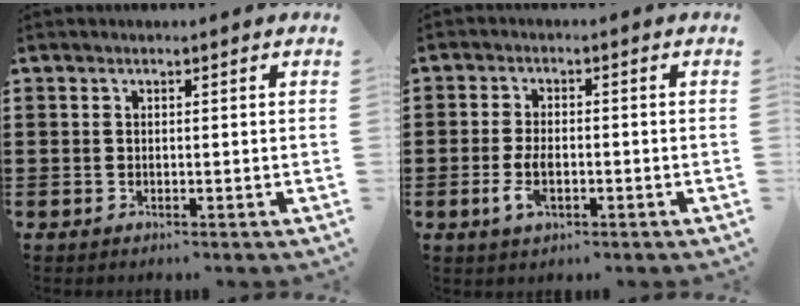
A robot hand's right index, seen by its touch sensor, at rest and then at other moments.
{"total": 4.1, "force": [-1.3, 2.0, 3.3], "torque": [-0.080, -0.004, -0.028]}